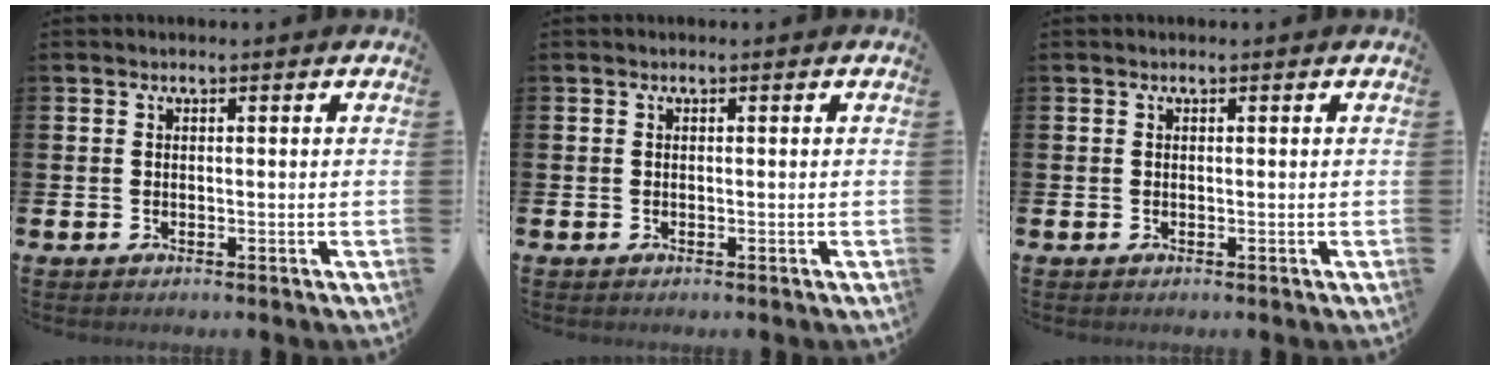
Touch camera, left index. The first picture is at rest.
{"total": 0.0}
{"total": 0.0}